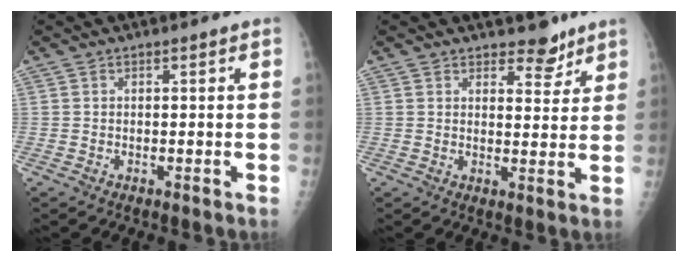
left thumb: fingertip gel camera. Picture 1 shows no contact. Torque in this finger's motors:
{"motor_torque": [0.19, 0.16, -0.27, -0.37, 0.04]}